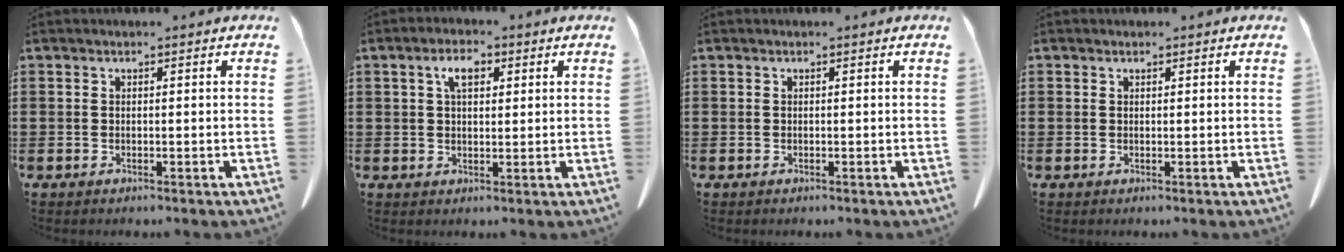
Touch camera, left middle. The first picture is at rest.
{"total": 3.9, "force": [1.6, 1.7, 3.1], "torque": [-0.059, 0.008, 0.025]}
{"total": 0.0}
{"total": 0.6, "force": [0.4, 0.4, 0.0], "torque": [-0.002, 0.002, 0.008]}